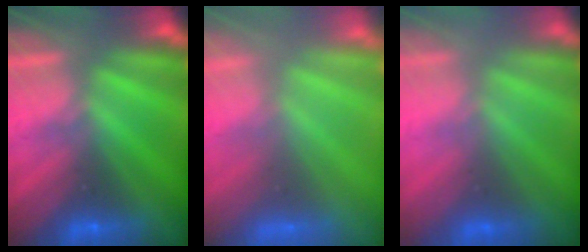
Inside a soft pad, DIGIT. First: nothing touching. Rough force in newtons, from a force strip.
{"total": 7.5}
{"total": 2.8}